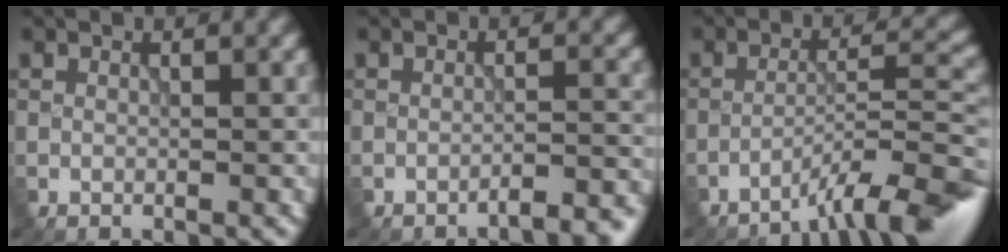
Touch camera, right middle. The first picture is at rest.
{"total": 3.4, "force": [-2.7, 0.7, 1.9], "torque": [-0.017, 0.009, -0.041]}
{"total": 7.6, "force": [-5.4, 1.0, 5.2], "torque": [-0.067, 0.016, -0.092]}